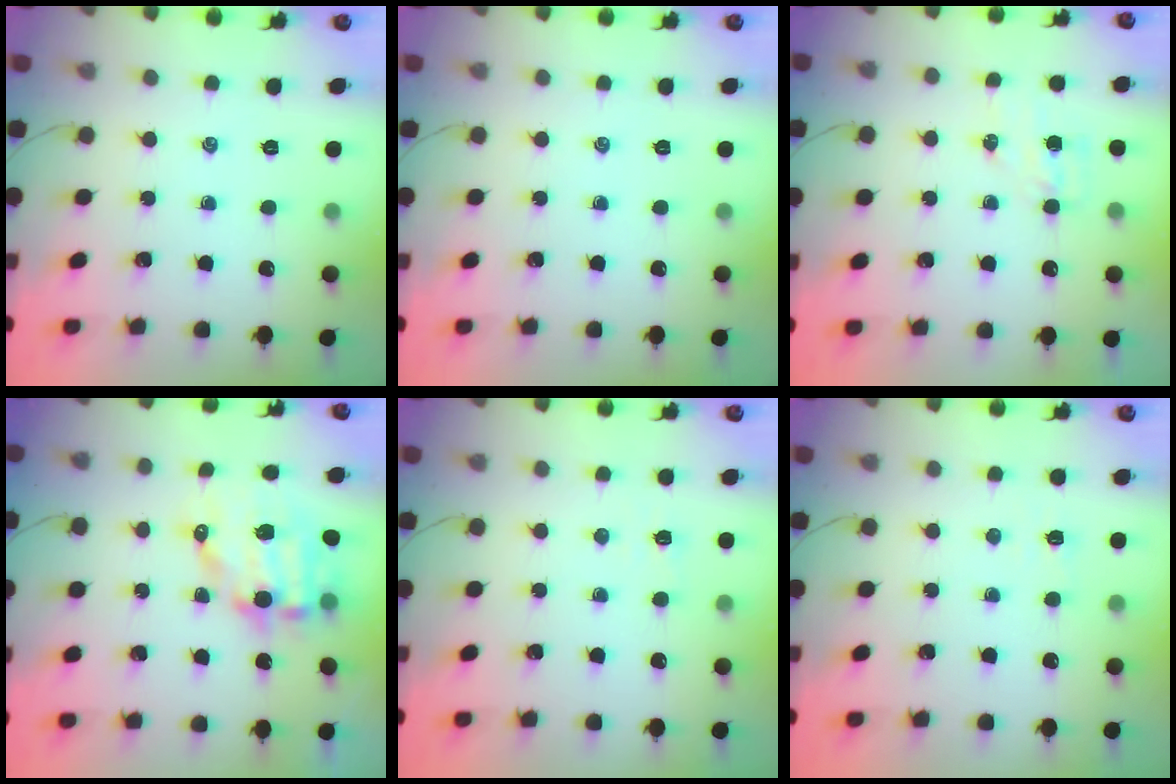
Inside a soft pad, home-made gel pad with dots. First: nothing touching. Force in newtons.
{"total": 0.0}
{"total": 5.1, "press": 5.0, "slide": 0.8}
{"total": 12.0, "press": 11.7, "slide": 2.4}
{"total": 1.6, "press": 1.6, "slide": 0.5}
{"total": 1.6, "press": 1.6, "slide": 0.5}